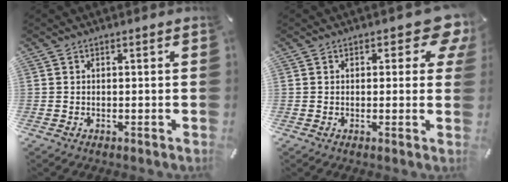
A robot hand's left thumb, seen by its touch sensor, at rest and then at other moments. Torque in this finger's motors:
{"motor_torque": [0.58, 0.49, 0.39, -0.15, 0.08]}